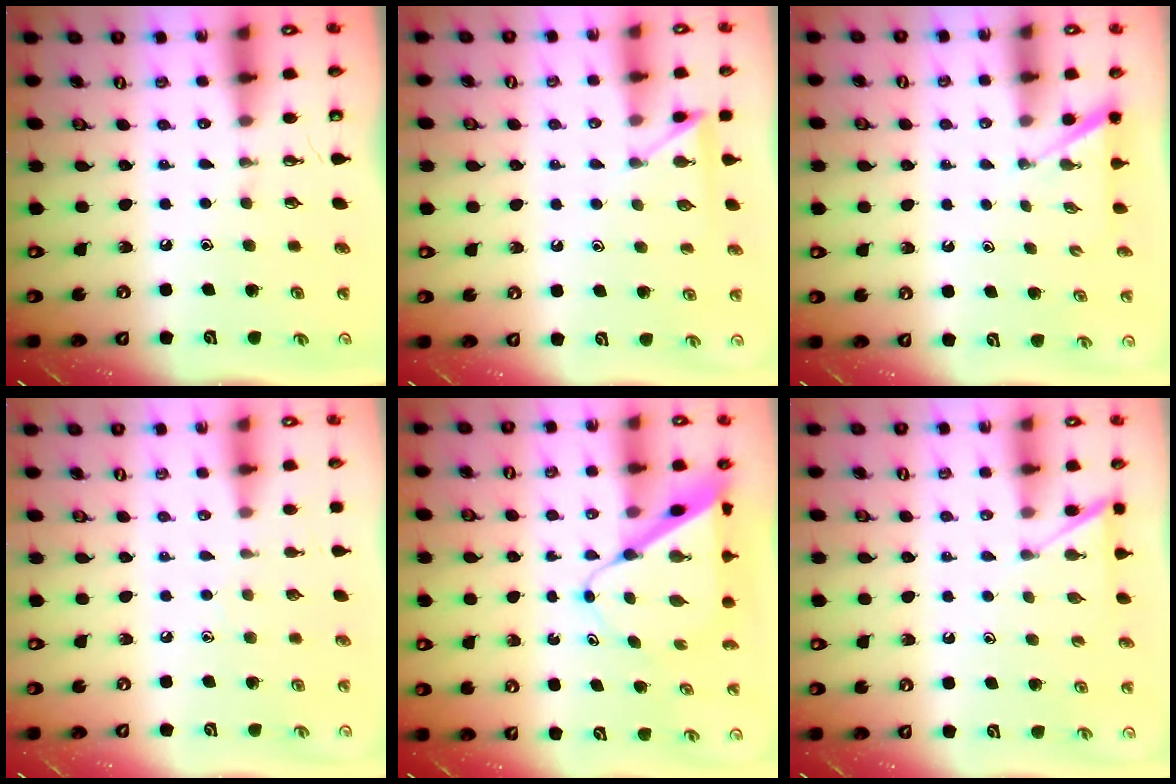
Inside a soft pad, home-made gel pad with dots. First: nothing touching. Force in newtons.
{"total": 5.2, "press": 5.2, "slide": 0.6}
{"total": 1.2, "press": 1.2, "slide": 0.1}
{"total": 3.2, "press": 3.2, "slide": 0.3}
{"total": 9.0, "press": 8.9, "slide": 0.5}
{"total": 4.9, "press": 4.9, "slide": 0.5}